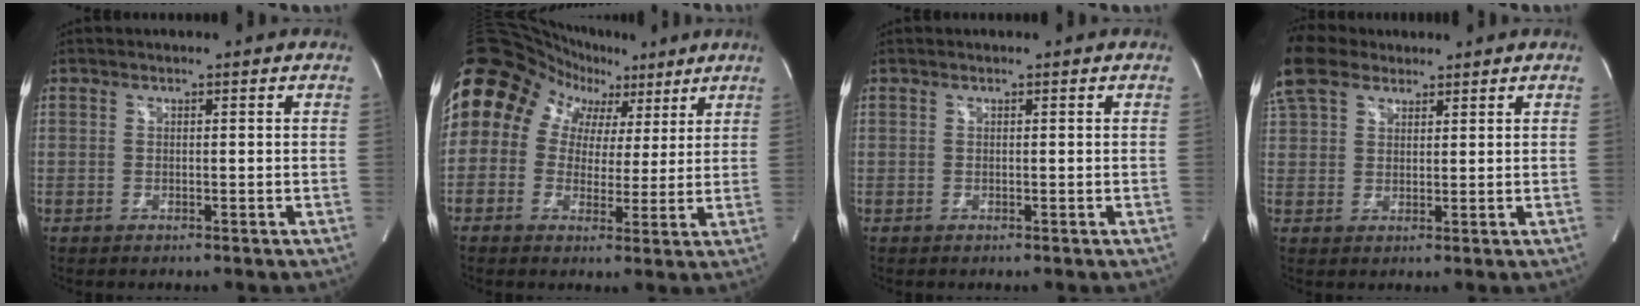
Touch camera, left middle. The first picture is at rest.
{"total": 16.9, "force": [6.8, 13.7, 7.3], "torque": [-0.161, 0.087, 0.117]}
{"total": 0.0}
{"total": 8.1, "force": [6.7, 3.4, 3.0], "torque": [-0.089, 0.026, 0.140]}